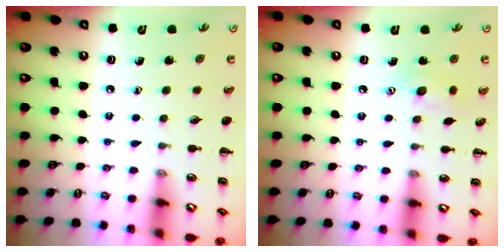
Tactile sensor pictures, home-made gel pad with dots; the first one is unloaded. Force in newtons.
{"total": 6.7, "press": 6.6, "slide": 1.2}